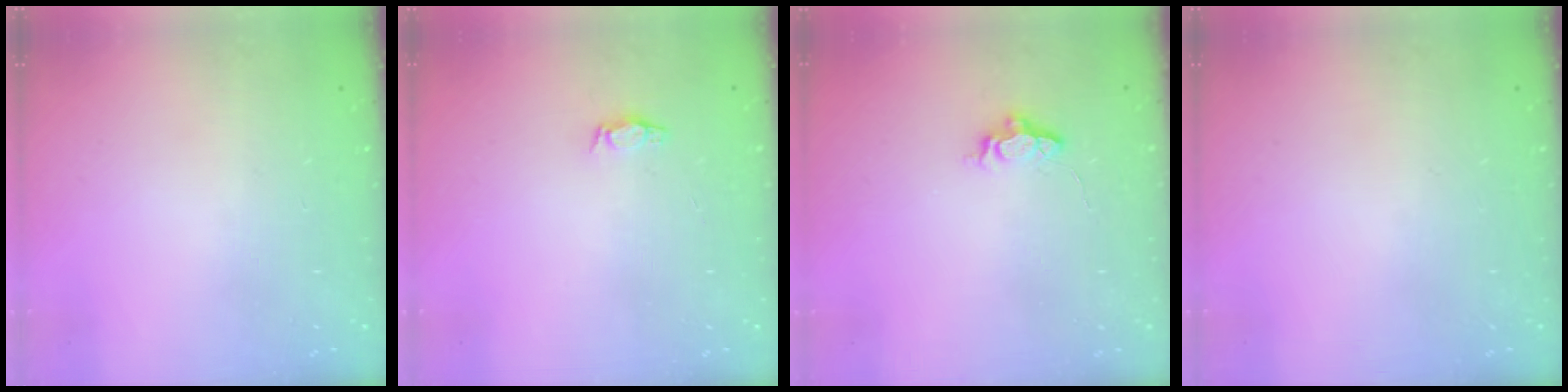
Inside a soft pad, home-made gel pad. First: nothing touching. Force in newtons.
{"total": 2.9, "press": 2.8, "slide": 0.4}
{"total": 5.1, "press": 5.0, "slide": 0.4}
{"total": 0.0}